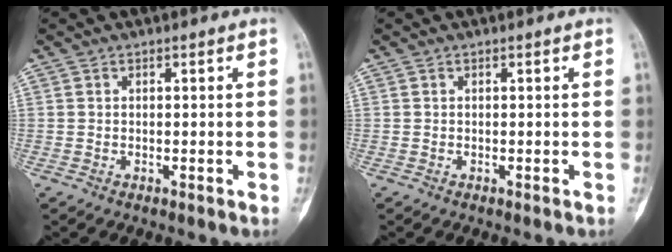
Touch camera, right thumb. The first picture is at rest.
{"total": 0.0}